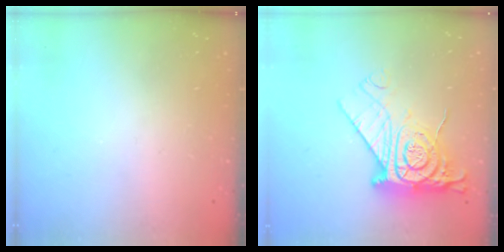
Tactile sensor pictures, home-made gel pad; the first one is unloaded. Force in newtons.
{"total": 16.0, "press": 15.9, "slide": 1.4}